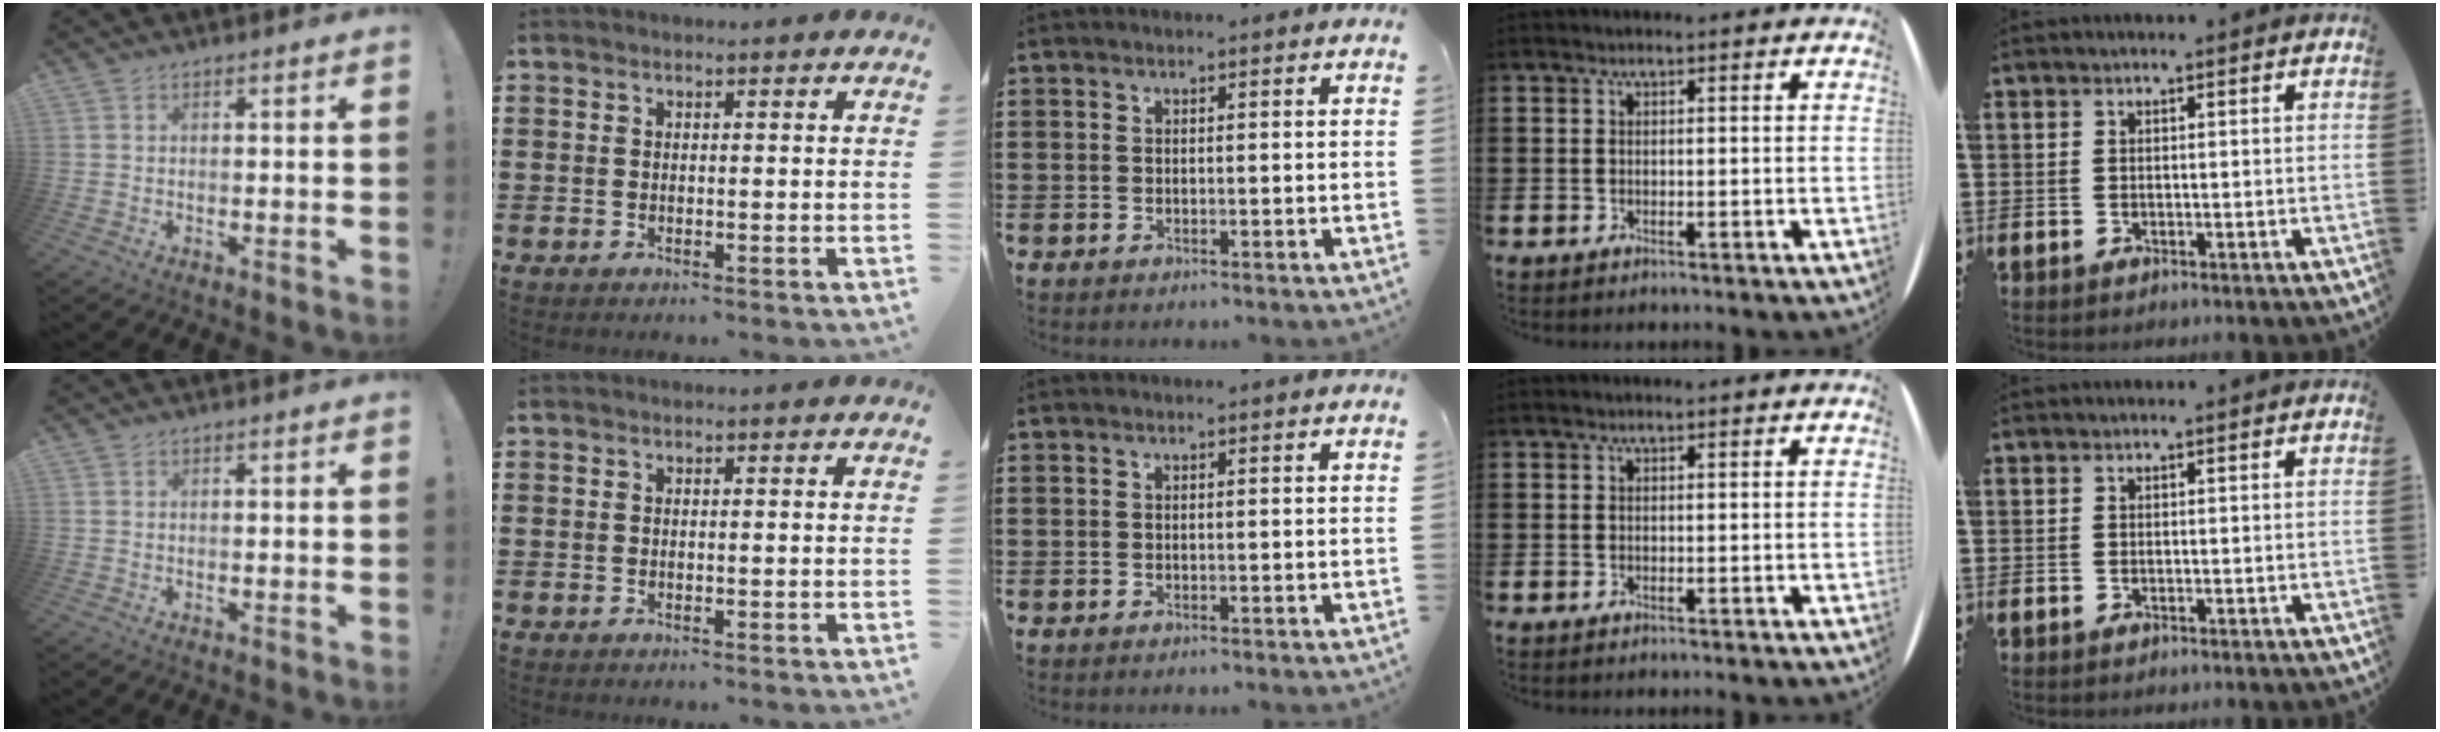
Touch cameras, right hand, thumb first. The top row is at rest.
{}